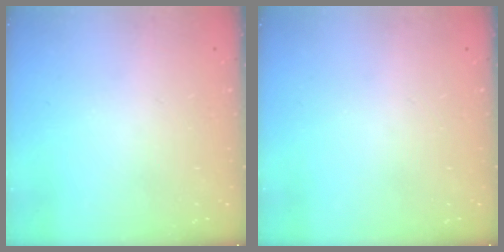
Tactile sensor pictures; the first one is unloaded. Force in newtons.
{"total": 0.0}